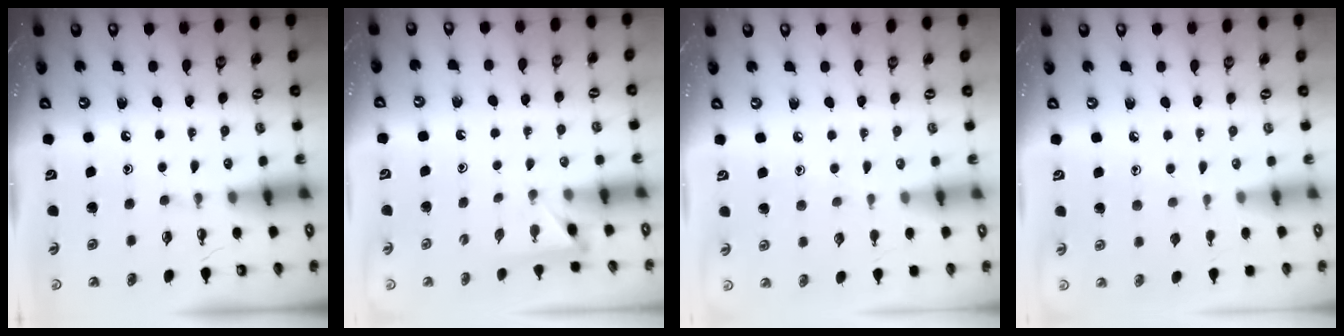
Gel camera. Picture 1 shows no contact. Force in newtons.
{"total": 2.5, "press": 2.4, "slide": 0.3}
{"total": 3.8, "press": 3.8, "slide": 0.4}
{"total": 5.2, "press": 5.2, "slide": 0.7}